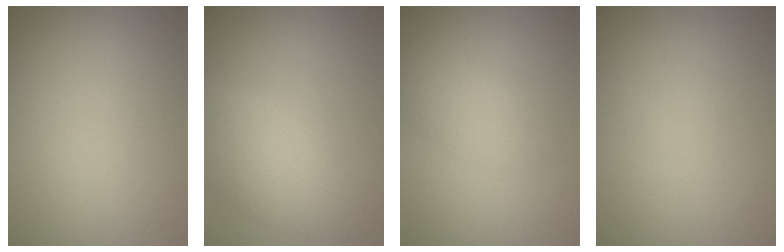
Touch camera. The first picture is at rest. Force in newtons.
{"total": 5.0, "press": 5.0, "slide": 0.3}
{"total": 2.1, "press": 2.1, "slide": 0.1}
{"total": 0.0}